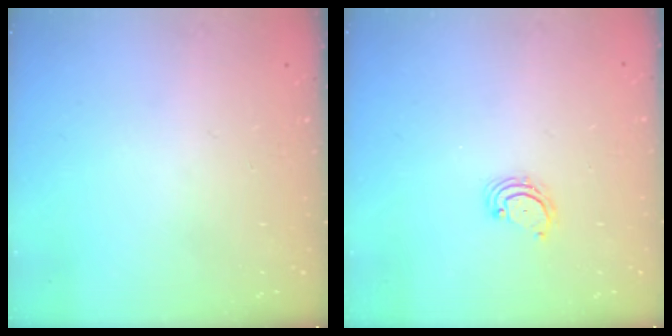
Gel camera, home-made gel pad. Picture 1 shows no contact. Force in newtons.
{"total": 3.1, "press": 3.1, "slide": 0.5}